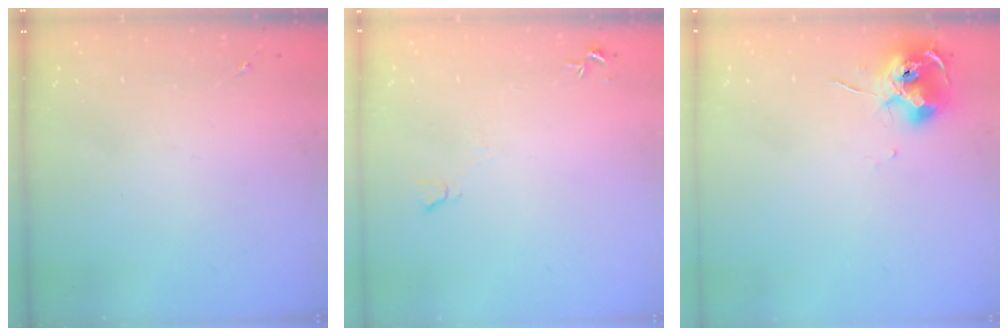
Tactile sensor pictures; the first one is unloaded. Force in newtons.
{"total": 4.9, "press": 4.9, "slide": 0.6}
{"total": 10.3, "press": 10.3, "slide": 0.9}